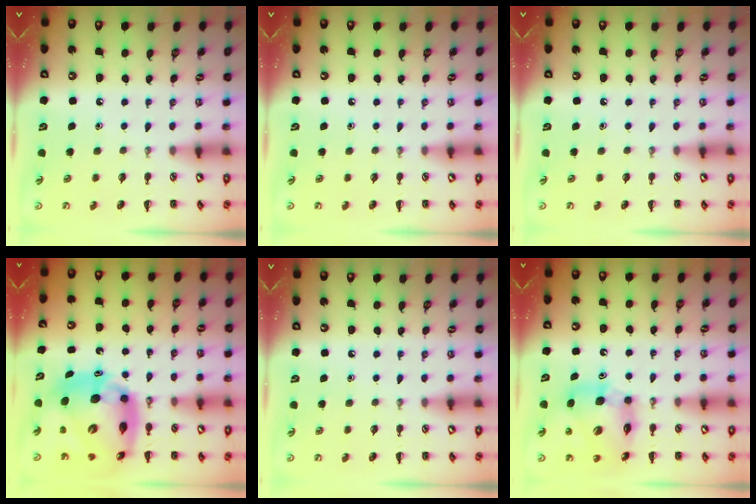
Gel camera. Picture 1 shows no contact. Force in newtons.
{"total": 0.0}
{"total": 0.0}
{"total": 17.1, "press": 16.4, "slide": 5.0}
{"total": 0.0}
{"total": 10.6, "press": 10.3, "slide": 2.6}